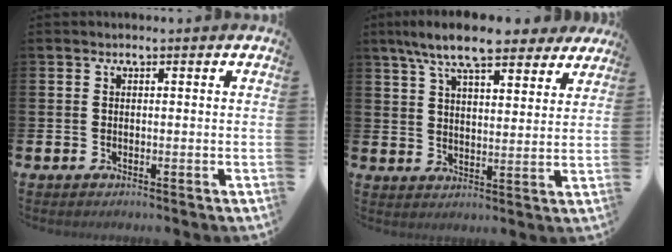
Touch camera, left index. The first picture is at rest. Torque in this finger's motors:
{"motor_torque": [1.28, -0.85, 1.05, 0.21]}